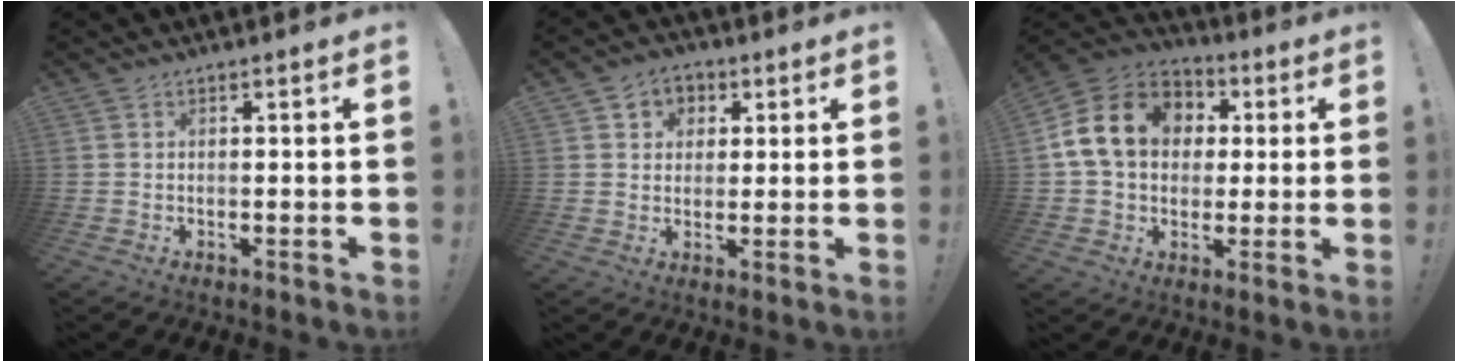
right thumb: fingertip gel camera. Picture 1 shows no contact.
{"total": 5.6, "force": [1.0, 5.3, 1.3], "torque": [-0.016, -0.001, 0.020]}
{"total": 17.0, "force": [3.7, 13.1, 10.1], "torque": [-0.166, 0.005, 0.071]}